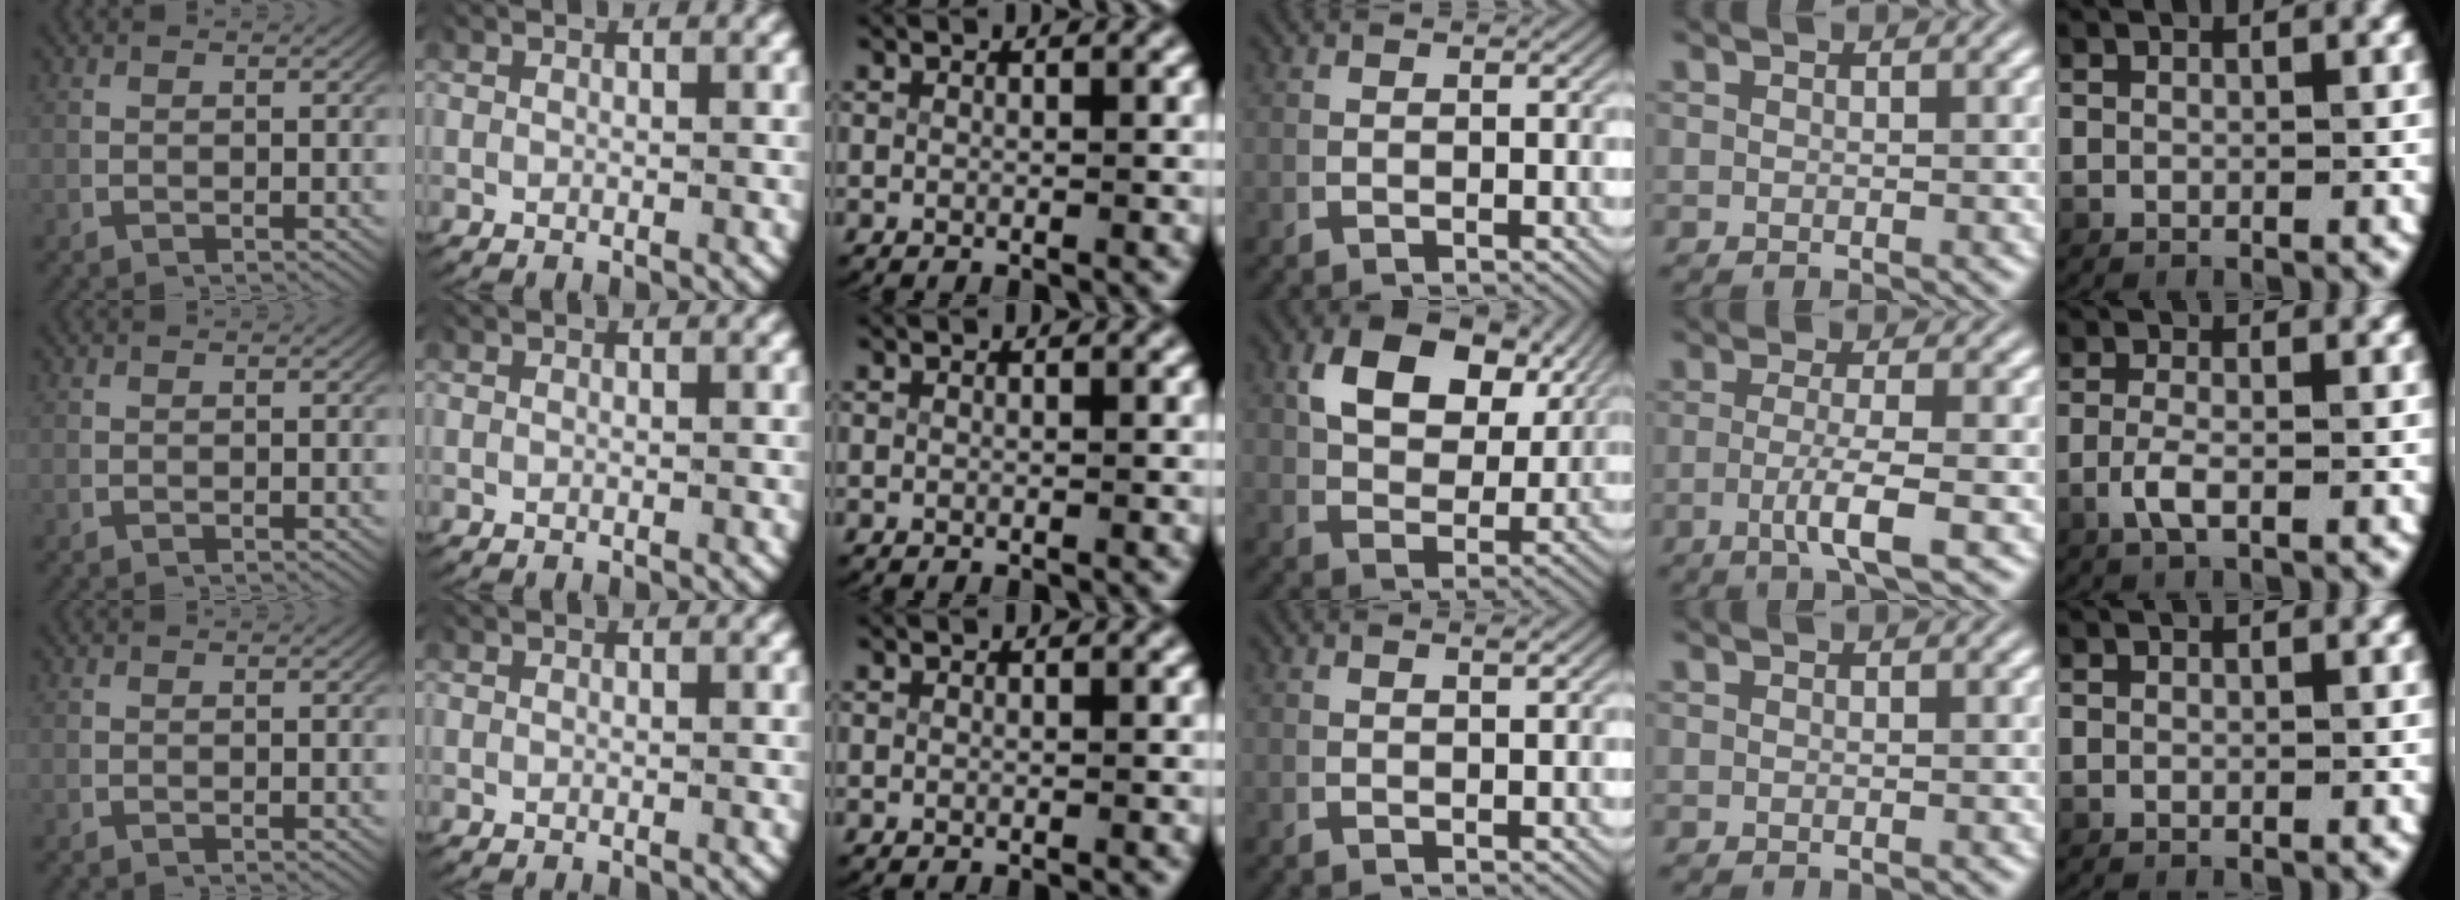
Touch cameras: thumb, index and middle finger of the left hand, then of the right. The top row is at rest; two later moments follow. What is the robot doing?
{"motion": "lift_and_place", "object": "photo album"}